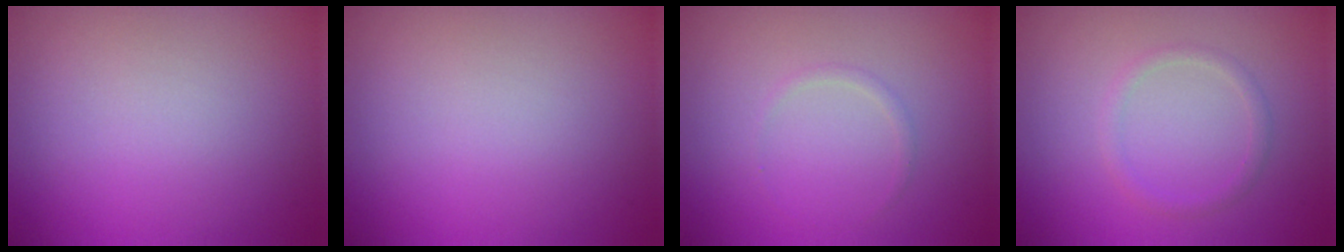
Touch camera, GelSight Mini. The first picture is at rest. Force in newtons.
{"total": 0.0}
{"total": 0.6, "press": 0.6, "slide": 0.0}
{"total": 1.2, "press": 1.2, "slide": 0.1}